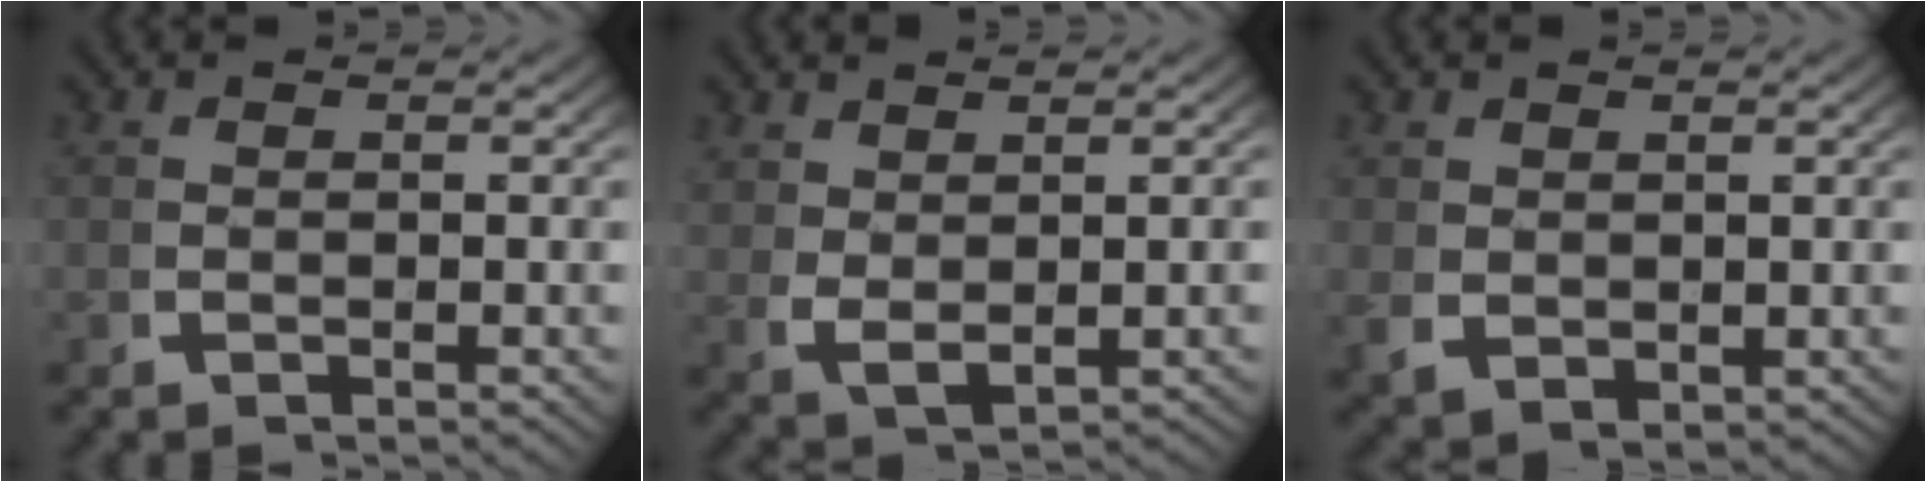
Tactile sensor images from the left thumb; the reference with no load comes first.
{"total": 2.6, "force": [1.0, 1.5, 2.0], "torque": [-0.049, -0.013, 0.036]}
{"total": 1.9, "force": [0.6, 1.4, 1.1], "torque": [-0.027, -0.008, 0.027]}